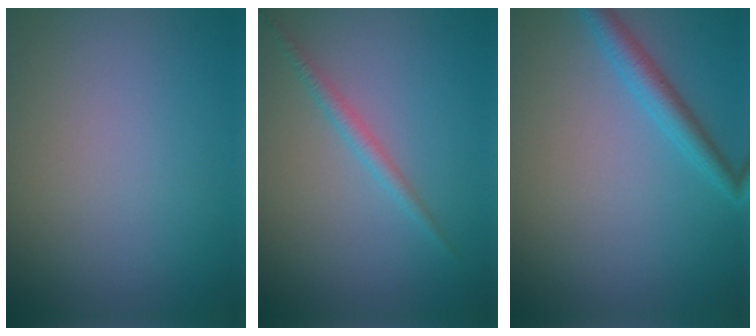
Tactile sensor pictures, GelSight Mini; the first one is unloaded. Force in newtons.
{"total": 1.4, "press": 1.4, "slide": 0.1}
{"total": 2.6, "press": 2.5, "slide": 0.1}